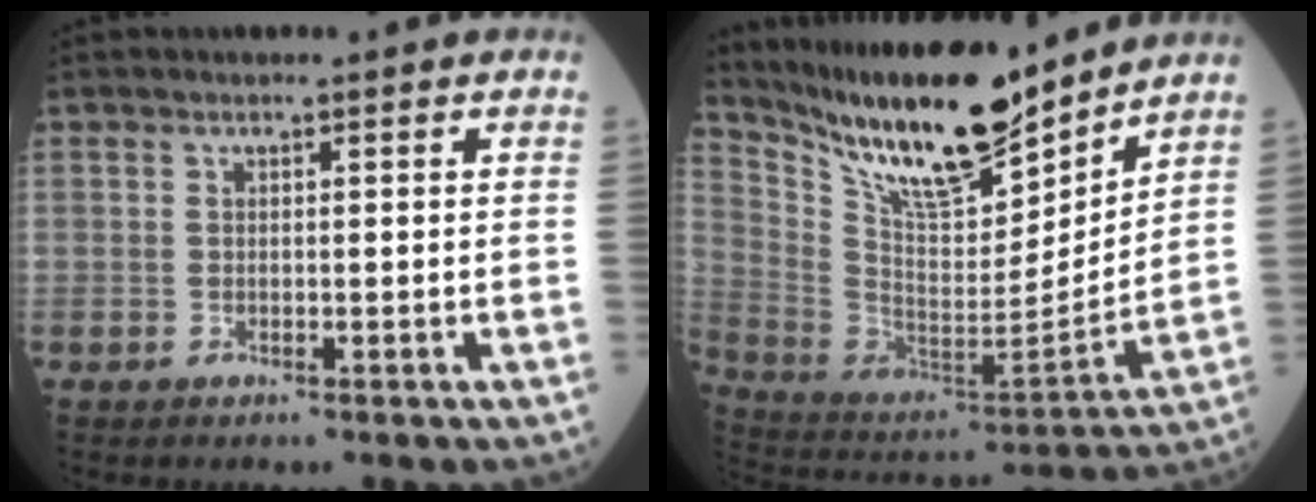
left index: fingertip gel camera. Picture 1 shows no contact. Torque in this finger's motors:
{"motor_torque": [0.45, -0.31, 0.39, 0.08]}